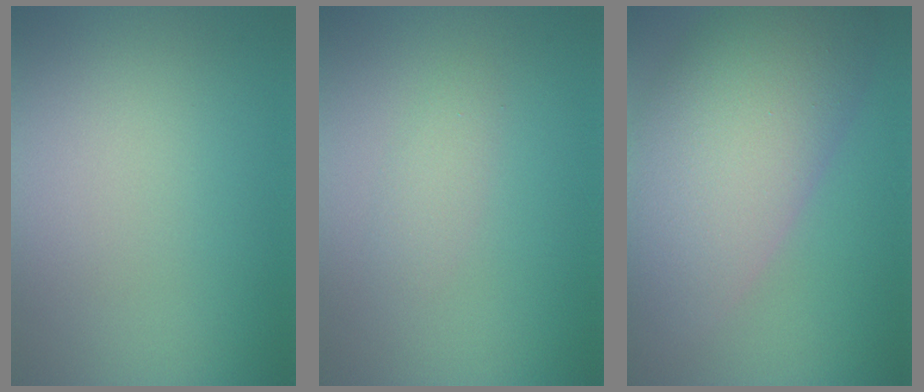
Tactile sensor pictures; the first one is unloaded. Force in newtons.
{"total": 1.4, "press": 1.4, "slide": 0.1}
{"total": 13.2, "press": 13.1, "slide": 1.2}